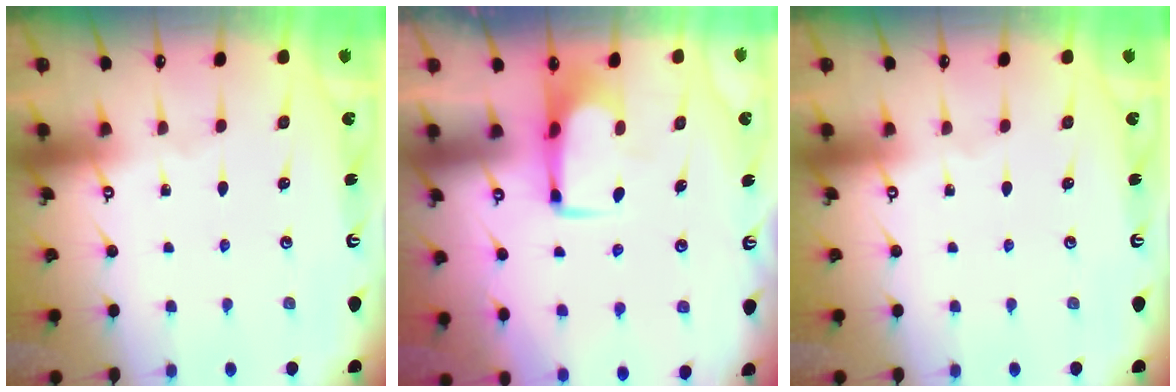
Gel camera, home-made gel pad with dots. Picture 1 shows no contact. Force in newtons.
{"total": 1.6, "press": 1.4, "slide": 0.6}
{"total": 0.0}